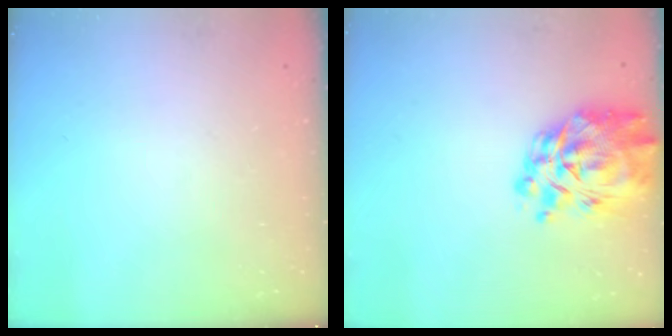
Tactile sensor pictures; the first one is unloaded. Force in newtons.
{"total": 13.0, "press": 12.2, "slide": 4.3}